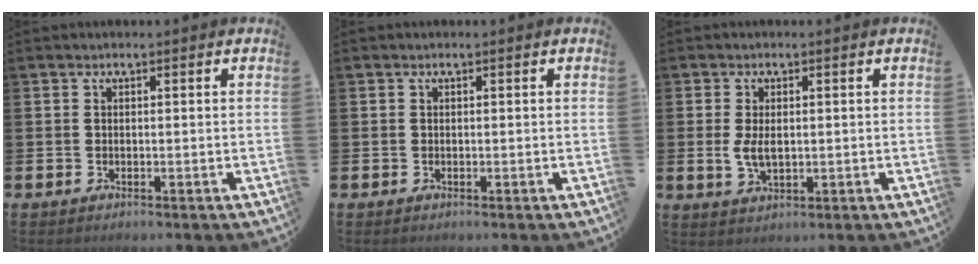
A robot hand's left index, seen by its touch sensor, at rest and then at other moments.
{"total": 0.0}
{"total": 3.1, "force": [0.3, 1.7, 2.6], "torque": [-0.042, 0.002, 0.002]}